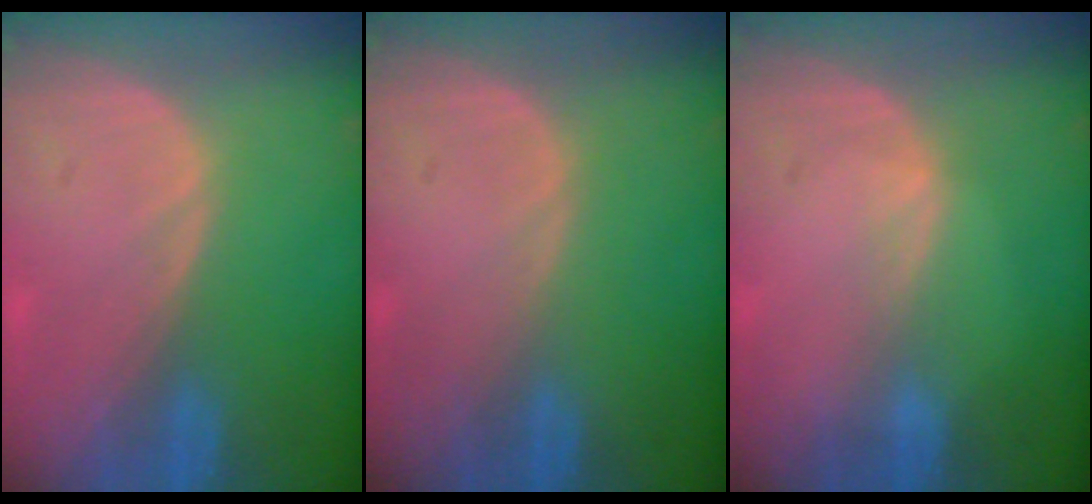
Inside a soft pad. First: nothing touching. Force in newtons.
{"total": 0.0}
{"total": 0.9, "press": 0.8, "slide": 0.2}